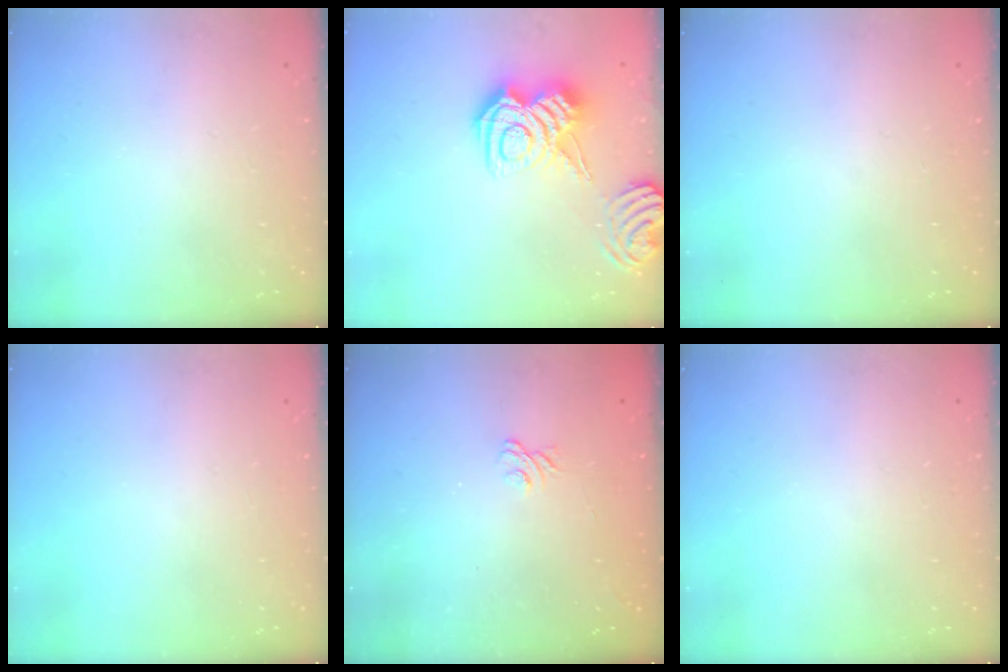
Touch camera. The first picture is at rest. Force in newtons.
{"total": 11.2, "press": 11.1, "slide": 0.8}
{"total": 0.0}
{"total": 0.0}
{"total": 1.9, "press": 1.5, "slide": 1.1}
{"total": 0.0}